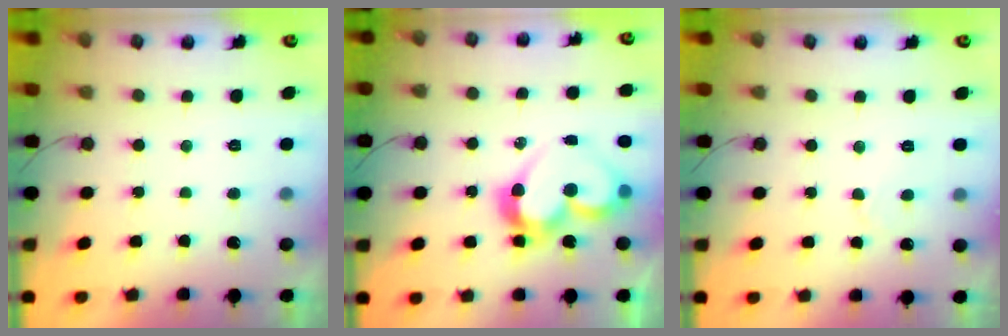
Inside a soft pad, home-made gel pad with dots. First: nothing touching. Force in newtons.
{"total": 14.6, "press": 14.2, "slide": 3.1}
{"total": 4.2, "press": 4.2, "slide": 0.4}